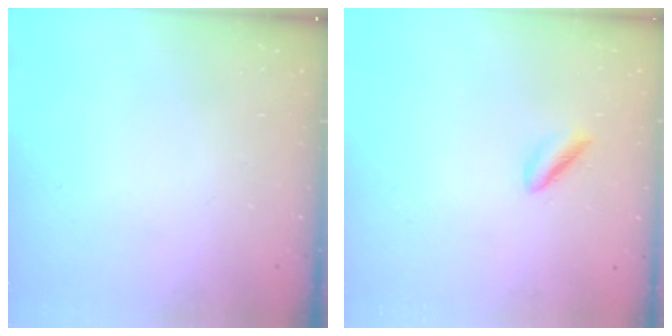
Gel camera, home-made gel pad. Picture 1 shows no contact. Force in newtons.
{"total": 2.2, "press": 2.0, "slide": 1.0}